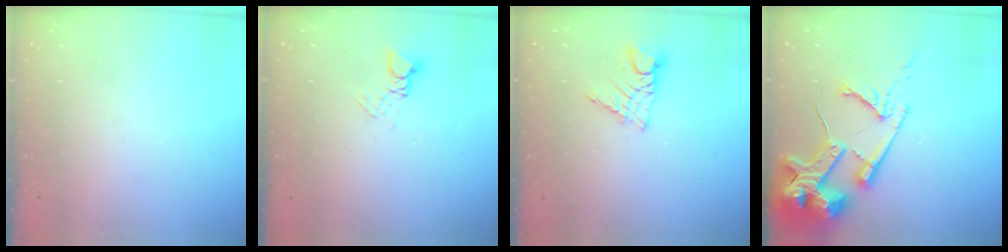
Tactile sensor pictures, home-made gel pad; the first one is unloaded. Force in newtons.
{"total": 3.5, "press": 3.5, "slide": 0.3}
{"total": 7.7, "press": 7.7, "slide": 0.6}
{"total": 24.4, "press": 24.2, "slide": 2.8}